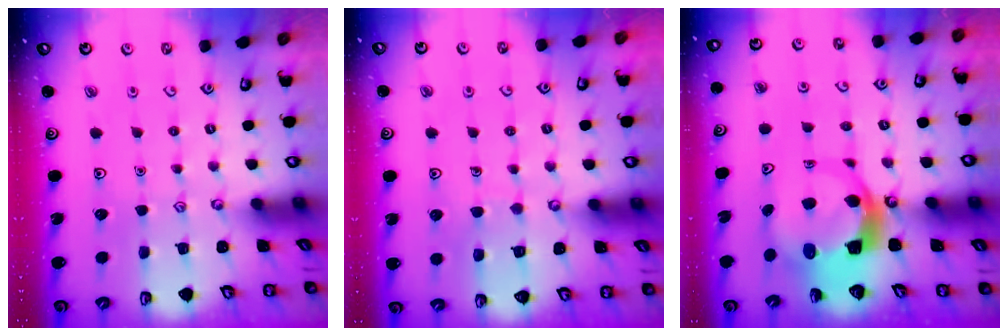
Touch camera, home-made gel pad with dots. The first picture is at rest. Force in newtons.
{"total": 5.8, "press": 5.7, "slide": 0.4}
{"total": 7.3, "press": 7.2, "slide": 1.2}